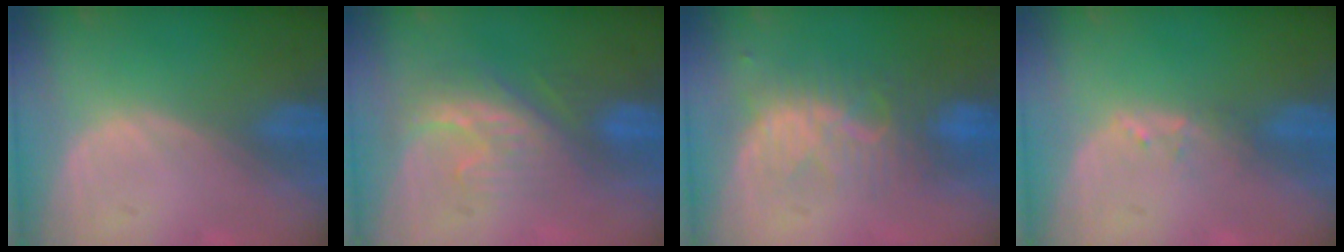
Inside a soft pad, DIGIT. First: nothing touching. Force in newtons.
{"total": 8.3, "press": 7.1, "slide": 4.3}
{"total": 8.1, "press": 7.2, "slide": 3.8}
{"total": 1.2, "press": 1.1, "slide": 0.2}